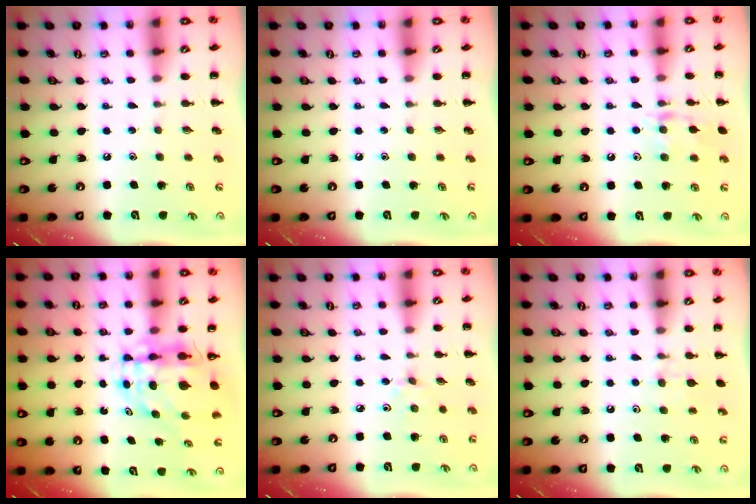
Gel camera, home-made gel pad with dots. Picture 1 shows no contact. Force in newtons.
{"total": 0.0}
{"total": 10.3, "press": 10.2, "slide": 0.7}
{"total": 7.1, "press": 6.9, "slide": 1.4}
{"total": 1.9, "press": 1.8, "slide": 0.7}
{"total": 6.7, "press": 6.3, "slide": 2.2}